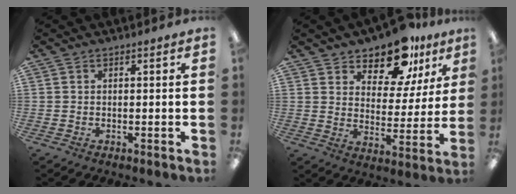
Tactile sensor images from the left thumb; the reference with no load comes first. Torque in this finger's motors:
{"motor_torque": [0.42, 0.51, -0.17, 0.12, 0.05]}